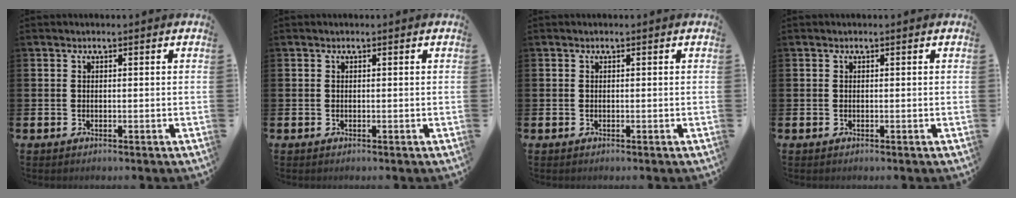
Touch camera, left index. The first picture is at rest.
{"total": 0.0}
{"total": 0.0}
{"total": 0.0}